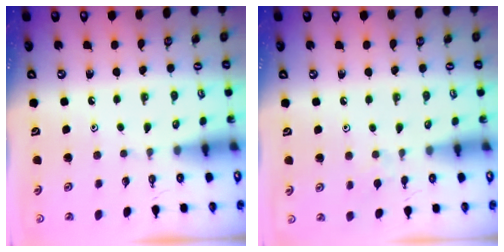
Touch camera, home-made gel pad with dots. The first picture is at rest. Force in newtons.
{"total": 4.7, "press": 4.7, "slide": 0.7}